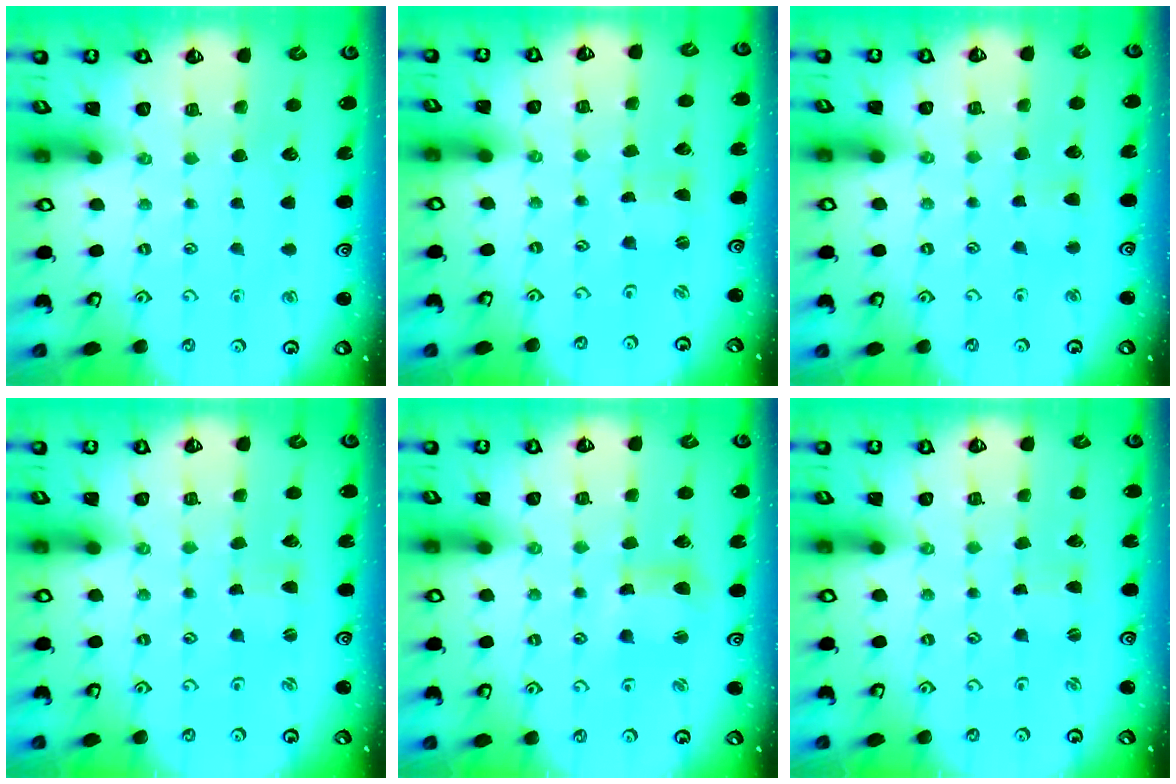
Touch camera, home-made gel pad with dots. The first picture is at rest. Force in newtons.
{"total": 0.0}
{"total": 2.7, "press": 2.7, "slide": 0.4}
{"total": 1.4, "press": 1.3, "slide": 0.3}
{"total": 5.5, "press": 5.4, "slide": 0.8}
{"total": 0.8, "press": 0.8, "slide": 0.2}